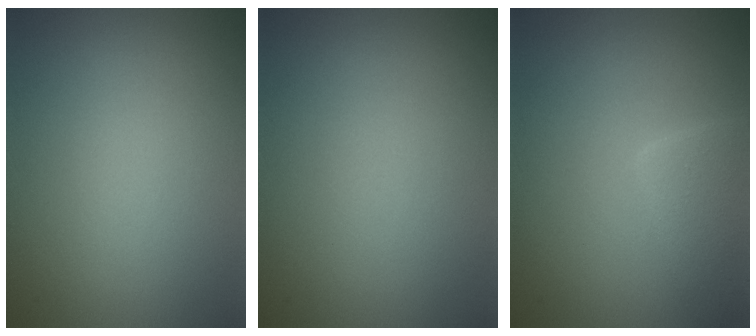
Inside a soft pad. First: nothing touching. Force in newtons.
{"total": 0.0}
{"total": 2.5, "press": 2.5, "slide": 0.2}